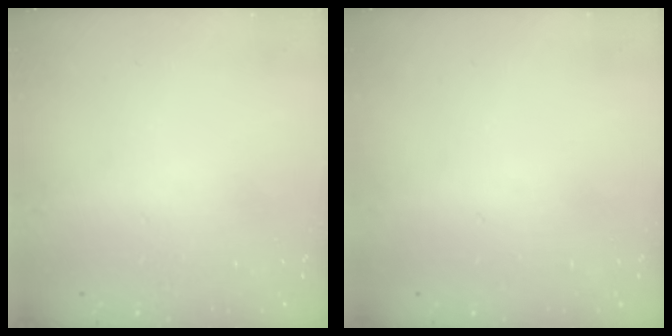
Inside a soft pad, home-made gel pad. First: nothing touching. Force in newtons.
{"total": 0.0}